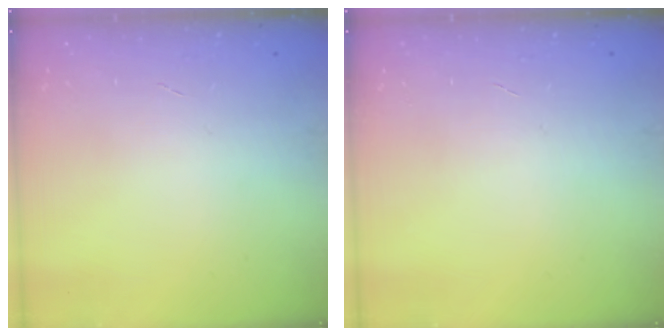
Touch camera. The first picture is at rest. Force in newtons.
{"total": 0.0}